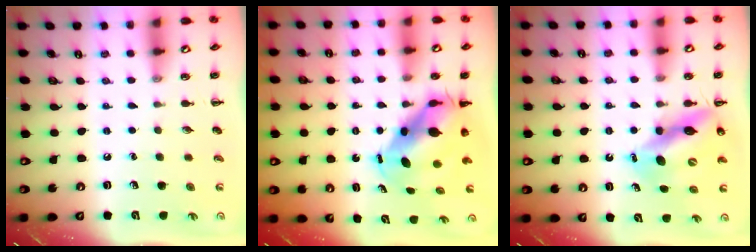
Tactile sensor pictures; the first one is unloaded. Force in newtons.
{"total": 8.2, "press": 8.0, "slide": 1.9}
{"total": 13.2, "press": 12.7, "slide": 3.8}